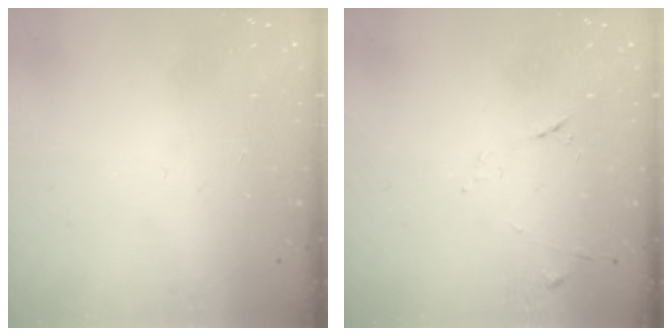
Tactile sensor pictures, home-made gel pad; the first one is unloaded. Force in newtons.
{"total": 7.1, "press": 7.1, "slide": 0.7}